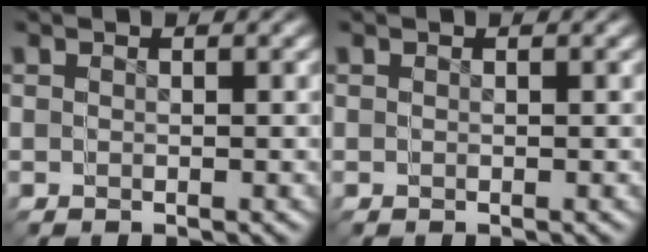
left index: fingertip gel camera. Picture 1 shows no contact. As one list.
[{"total": 0.0}]